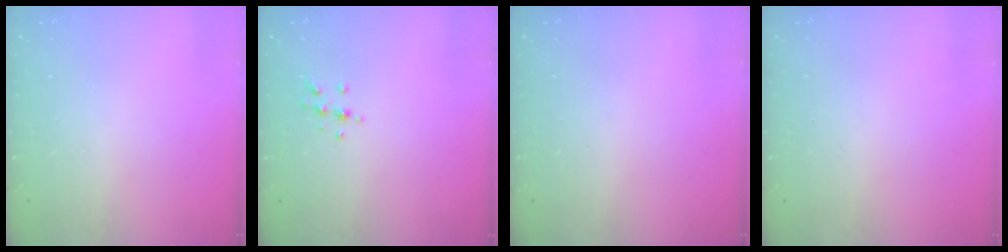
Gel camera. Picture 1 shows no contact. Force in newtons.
{"total": 6.0, "press": 5.6, "slide": 2.0}
{"total": 0.0}
{"total": 0.0}